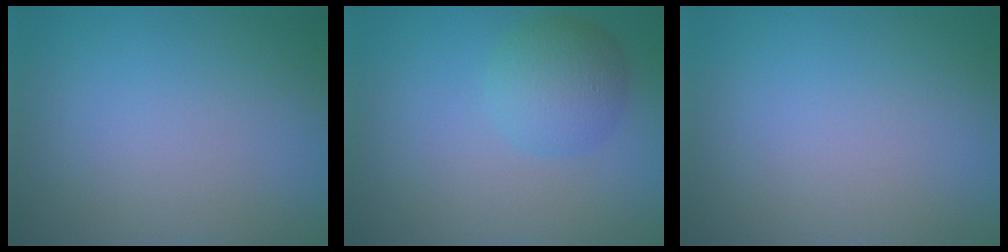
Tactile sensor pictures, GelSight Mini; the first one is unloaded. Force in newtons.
{"total": 3.5, "press": 3.5, "slide": 0.1}
{"total": 0.0}